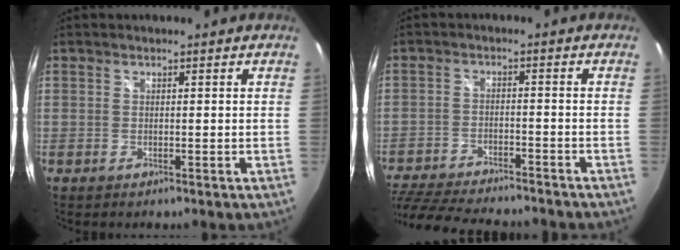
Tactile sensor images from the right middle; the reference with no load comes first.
{"total": 18.5, "force": [-15.8, 4.8, 8.4], "torque": [-0.187, -0.031, -0.243]}